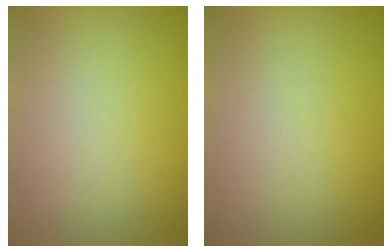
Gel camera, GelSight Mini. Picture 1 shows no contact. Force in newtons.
{"total": 0.0}